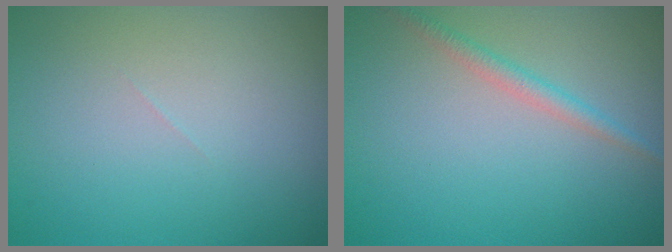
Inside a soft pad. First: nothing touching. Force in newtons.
{"total": 1.6, "press": 1.6, "slide": 0.1}